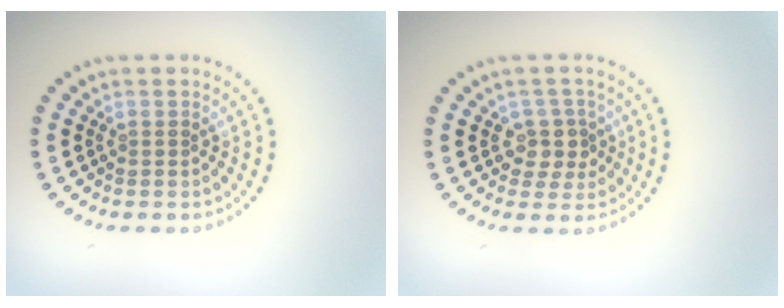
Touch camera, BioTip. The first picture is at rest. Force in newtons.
{"total": 2.4, "press": 2.1, "slide": 1.2}